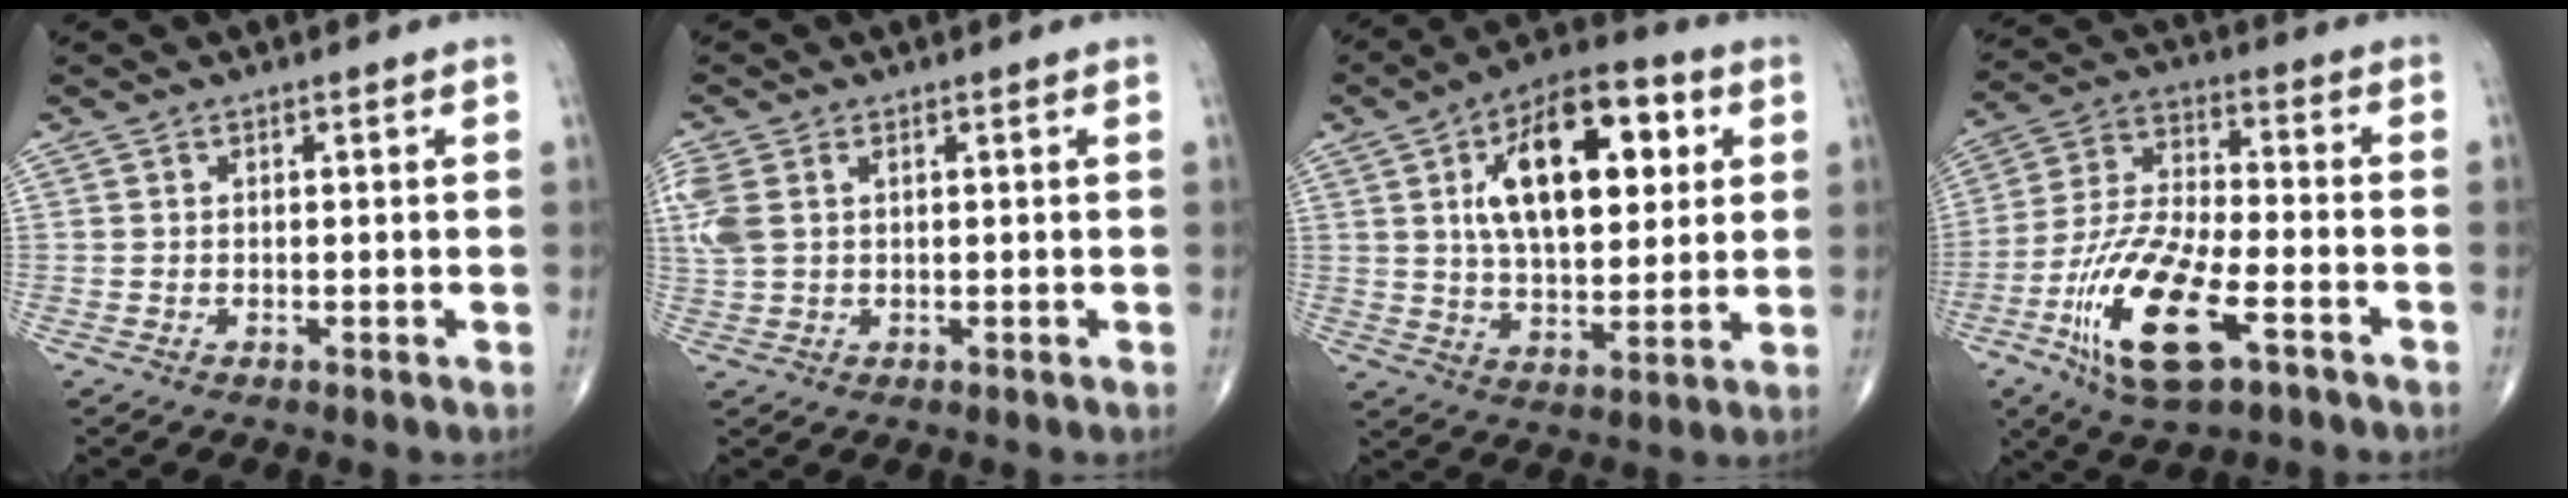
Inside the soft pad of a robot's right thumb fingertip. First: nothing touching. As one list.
[{"total": 6.3, "force": [1.7, 4.0, 4.6], "torque": [-0.140, 0.016, 0.042]}, {"total": 20.3, "force": [5.7, 10.4, 16.5], "torque": [-0.226, 0.000, 0.090]}, {"total": 18.0, "force": [-8.1, 6.8, 14.6], "torque": [-0.295, 0.029, -0.143]}]